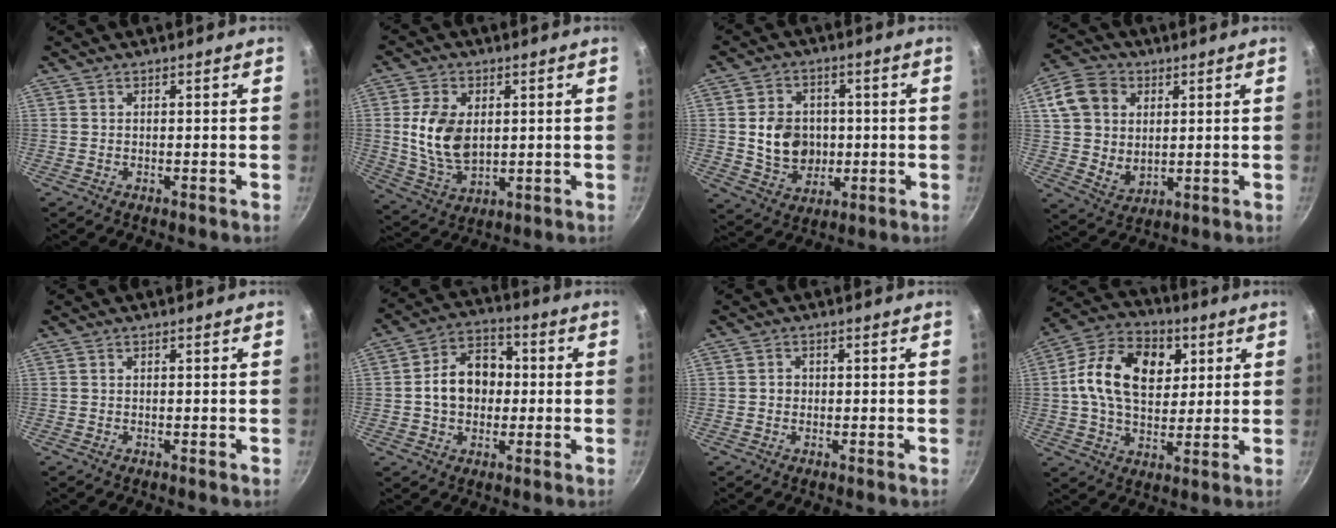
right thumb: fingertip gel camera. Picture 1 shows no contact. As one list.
[{"total": 11.6, "force": [1.4, 7.6, 8.7], "torque": [-0.153, -0.016, 0.034]}, {"total": 10.8, "force": [0.1, 9.0, 5.9], "torque": [-0.070, 0.005, 0.010]}, {"total": 12.2, "force": [3.4, 9.6, 6.7], "torque": [-0.106, -0.012, 0.059]}, {"total": 0.0}, {"total": 11.7, "force": [0.0, 9.0, 7.5], "torque": [-0.086, 0.026, -0.013]}, {"total": 1.4, "force": [-0.1, 1.3, 0.5], "torque": [-0.003, 0.005, -0.004]}, {"total": 17.6, "force": [3.9, 12.0, 12.2], "torque": [-0.179, 0.010, 0.051]}]